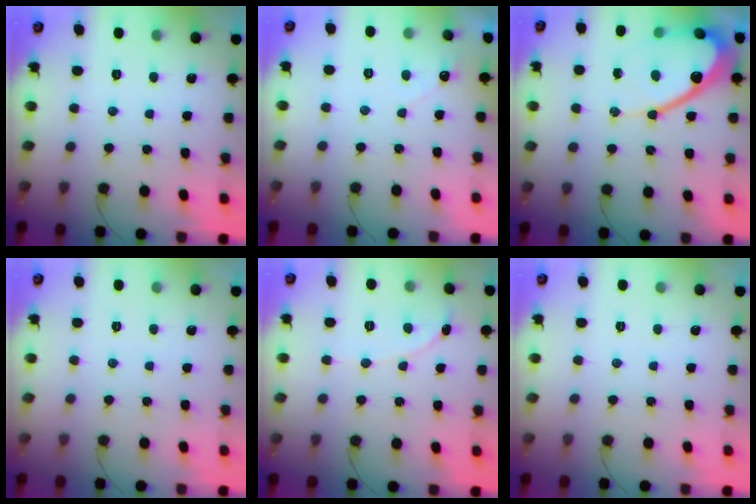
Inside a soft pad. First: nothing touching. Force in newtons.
{"total": 2.9, "press": 2.9, "slide": 0.1}
{"total": 16.3, "press": 16.3, "slide": 1.5}
{"total": 0.0}
{"total": 1.1, "press": 1.1, "slide": 0.1}
{"total": 0.0}